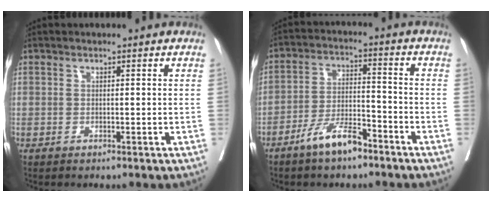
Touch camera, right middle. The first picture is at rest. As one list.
[{"total": 7.3, "force": [-5.3, 2.0, 4.6], "torque": [-0.089, 0.001, -0.099]}]